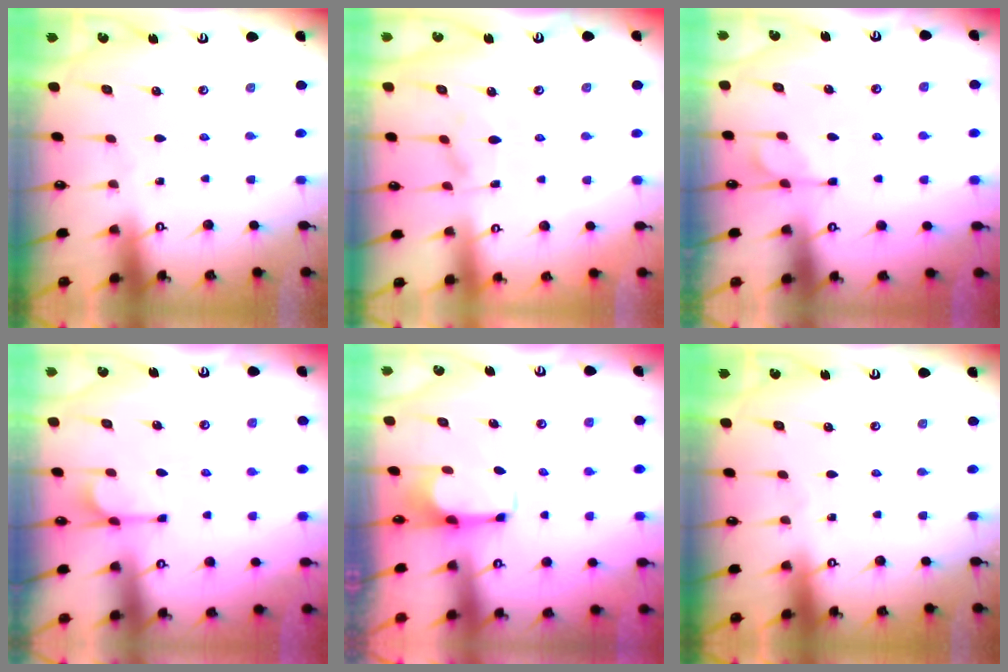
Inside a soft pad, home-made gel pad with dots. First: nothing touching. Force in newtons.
{"total": 3.2, "press": 2.9, "slide": 1.2}
{"total": 1.1, "press": 0.0, "slide": 1.0}
{"total": 2.2, "press": 1.8, "slide": 1.2}
{"total": 2.8, "press": 2.7, "slide": 0.9}
{"total": 0.0}